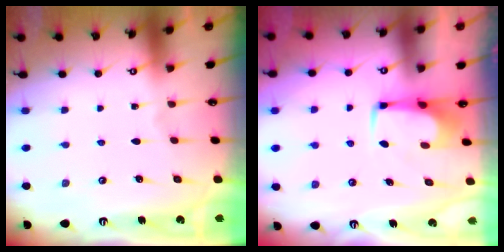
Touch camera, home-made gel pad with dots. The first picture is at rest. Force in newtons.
{"total": 1.9, "press": 1.8, "slide": 0.6}